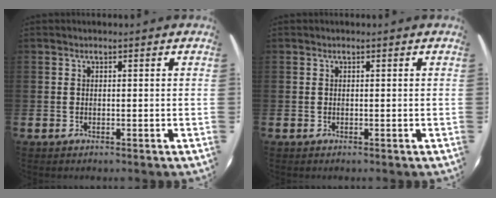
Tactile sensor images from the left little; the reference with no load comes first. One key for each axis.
{"total": 0.0}